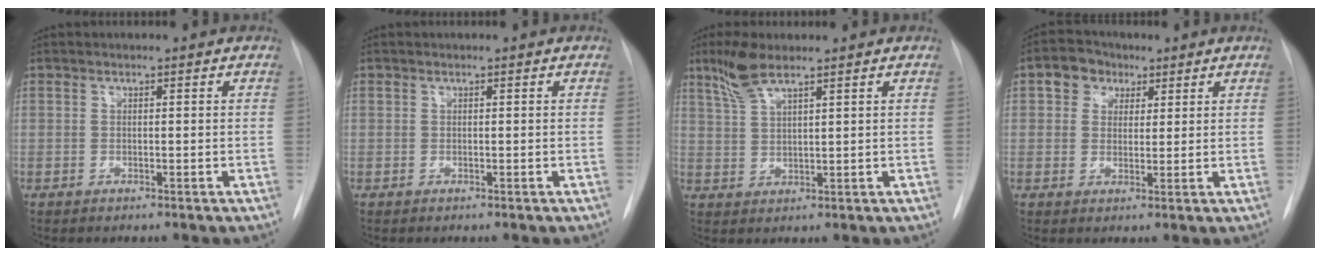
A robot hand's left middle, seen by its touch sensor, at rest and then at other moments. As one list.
[{"total": 0.0}, {"total": 5.5, "force": [4.1, 0.8, 3.6], "torque": [-0.081, 0.007, 0.083]}, {"total": 4.6, "force": [2.1, 3.8, 1.6], "torque": [-0.028, 0.018, 0.036]}]